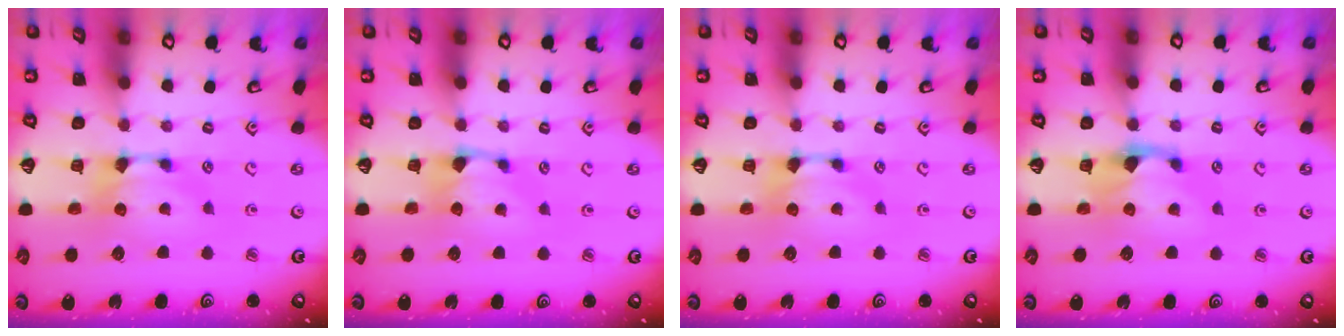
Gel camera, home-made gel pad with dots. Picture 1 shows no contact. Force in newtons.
{"total": 0.8, "press": 0.2, "slide": 0.8}
{"total": 0.0}
{"total": 0.7, "press": 0.4, "slide": 0.6}